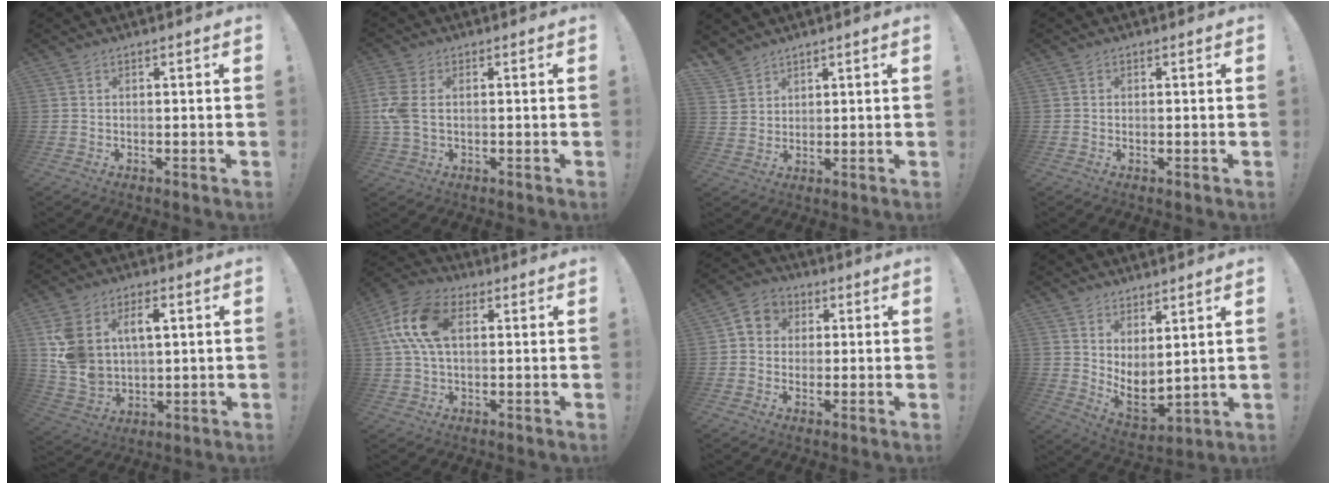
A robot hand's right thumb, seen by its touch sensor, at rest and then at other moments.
{"total": 6.4, "force": [1.0, 4.0, 4.9], "torque": [-0.122, -0.001, 0.020]}
{"total": 4.3, "force": [3.4, 2.5, 0.7], "torque": [-0.015, -0.024, 0.066]}
{"total": 0.0}
{"total": 13.7, "force": [4.7, 9.6, 8.5], "torque": [-0.180, -0.016, 0.090]}
{"total": 14.8, "force": [3.4, 9.0, 11.2], "torque": [-0.219, 0.010, 0.064]}
{"total": 6.6, "force": [0.8, 6.1, 2.3], "torque": [-0.030, 0.009, 0.019]}
{"total": 6.1, "force": [3.0, 2.9, 4.5], "torque": [-0.055, -0.053, 0.066]}